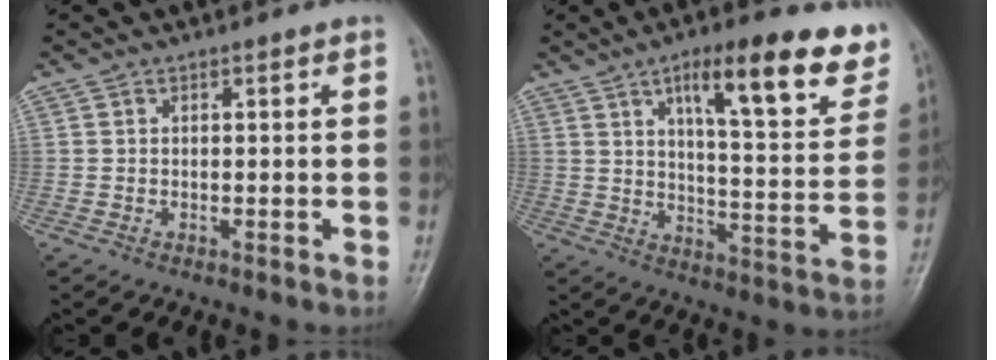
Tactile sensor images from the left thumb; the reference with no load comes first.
{"total": 18.6, "force": [10.5, 5.5, 14.4], "torque": [-0.155, -0.043, 0.152]}